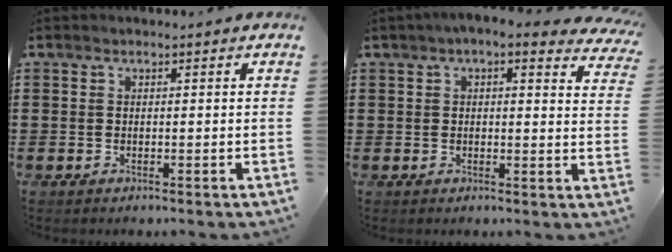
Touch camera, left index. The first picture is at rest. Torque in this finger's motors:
{"motor_torque": [2.14, 0.00, 0.60, 0.01]}